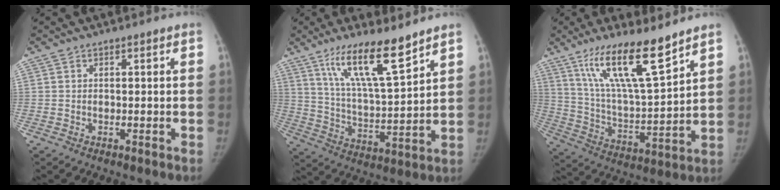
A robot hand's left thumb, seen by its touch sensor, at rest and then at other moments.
{"total": 14.5, "force": [9.8, 2.7, 10.3], "torque": [-0.172, -0.062, 0.188]}
{"total": 17.2, "force": [11.5, 3.2, 12.3], "torque": [-0.204, -0.066, 0.221]}